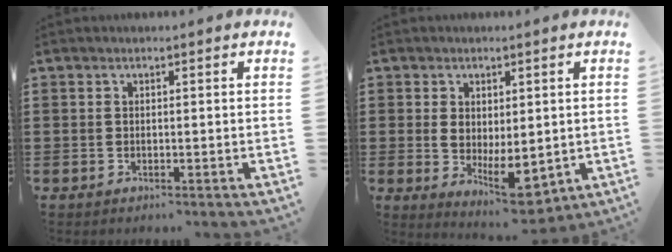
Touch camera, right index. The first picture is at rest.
{"total": 5.7, "force": [-0.1, 3.4, 4.6], "torque": [-0.080, 0.009, 0.000]}